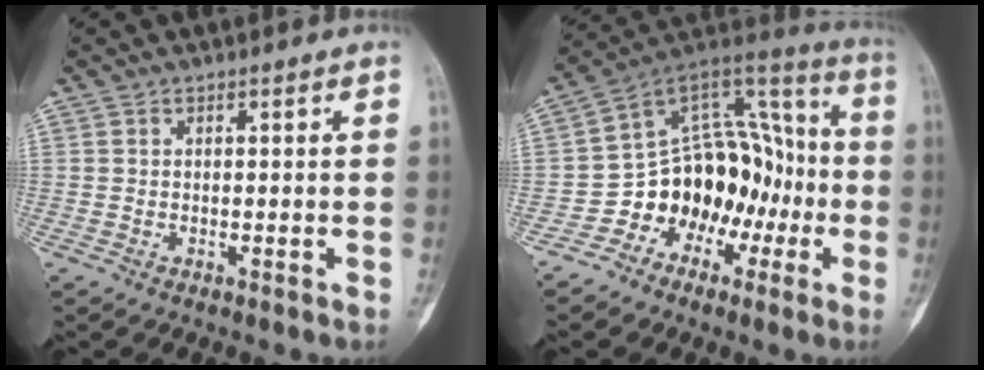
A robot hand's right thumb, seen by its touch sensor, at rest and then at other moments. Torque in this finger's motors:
{"motor_torque": [0.61, 0.62, 0.25, -0.22, 0.06]}